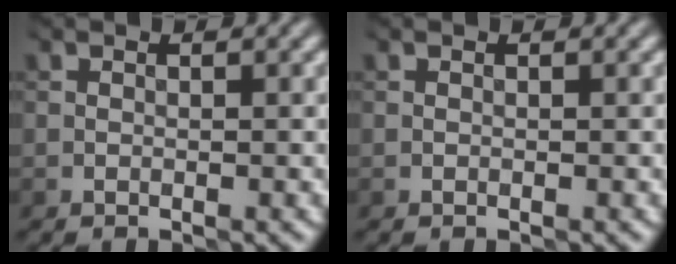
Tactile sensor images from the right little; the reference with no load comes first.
{"total": 0.0}